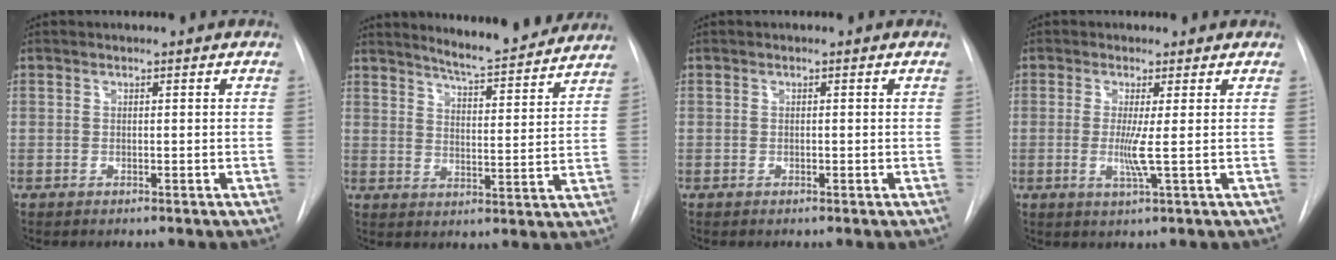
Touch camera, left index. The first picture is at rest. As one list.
[{"total": 13.8, "force": [13.0, 0.7, 4.7], "torque": [-0.069, -0.014, 0.171]}, {"total": 0.0}, {"total": 3.4, "force": [-0.1, -0.6, 3.3], "torque": [-0.072, -0.010, -0.001]}]